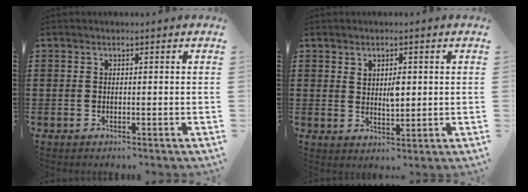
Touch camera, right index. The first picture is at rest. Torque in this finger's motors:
{"motor_torque": [0.82, 0.80, 0.11, 0.07]}